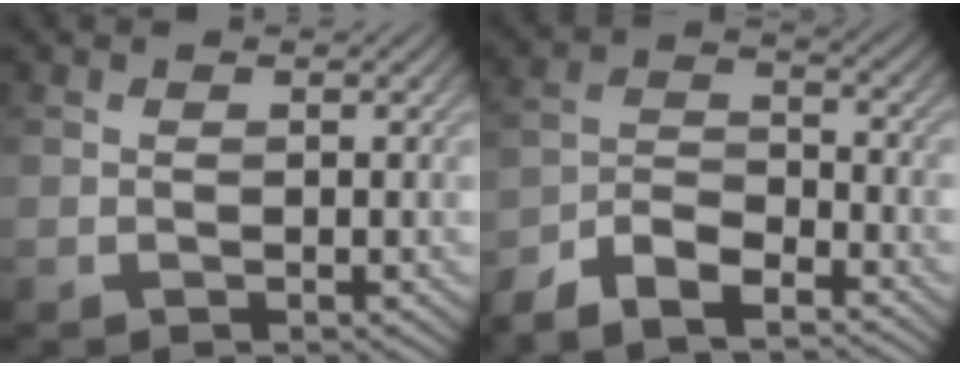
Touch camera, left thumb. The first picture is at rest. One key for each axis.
{"total": 8.1, "fx": -6.7, "fy": 2.6, "fz": 3.8, "tx": -0.077, "ty": -0.007, "tz": -0.137}